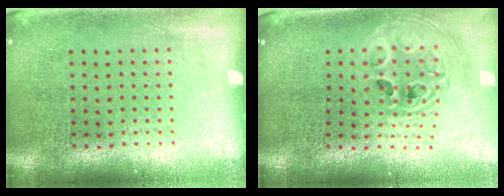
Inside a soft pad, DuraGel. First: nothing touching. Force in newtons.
{"total": 2.4, "press": 1.9, "slide": 1.4}